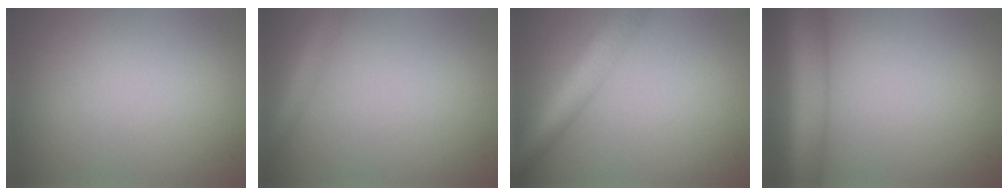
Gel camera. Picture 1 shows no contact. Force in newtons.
{"total": 3.0, "press": 3.0, "slide": 0.1}
{"total": 6.0, "press": 6.0, "slide": 0.2}
{"total": 7.5, "press": 7.5, "slide": 0.2}